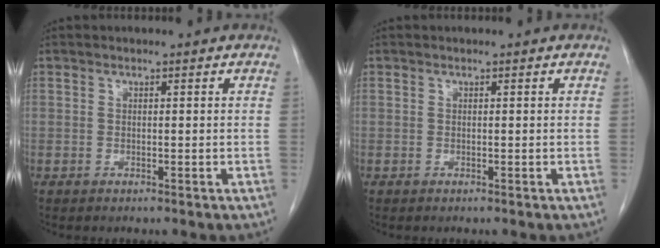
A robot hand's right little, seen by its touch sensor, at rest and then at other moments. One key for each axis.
{"total": 0.0}